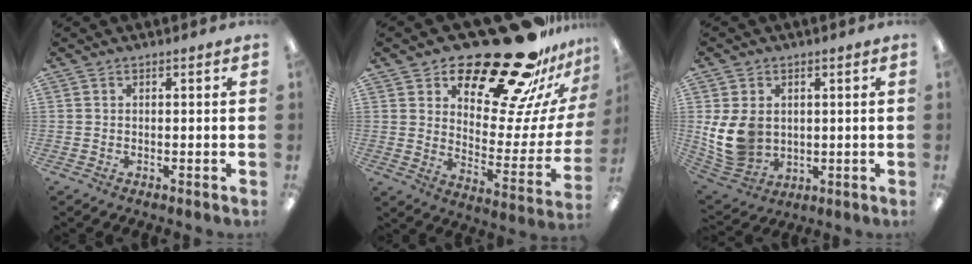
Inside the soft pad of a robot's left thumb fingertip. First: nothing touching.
{"total": 26.8, "force": [21.6, 9.4, 12.7], "torque": [-0.168, -0.158, 0.364]}
{"total": 12.0, "force": [0.9, 9.7, 7.0], "torque": [-0.176, 0.000, 0.021]}